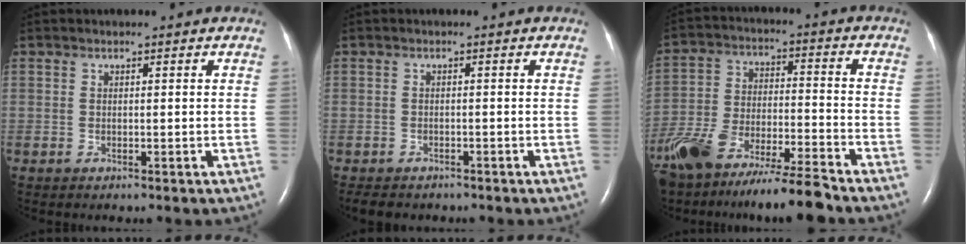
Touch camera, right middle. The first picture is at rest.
{"total": 4.6, "force": [-3.8, 2.0, 1.5], "torque": [-0.025, -0.005, -0.050]}
{"total": 15.8, "force": [-13.3, 1.5, 8.5], "torque": [-0.174, -0.014, -0.241]}